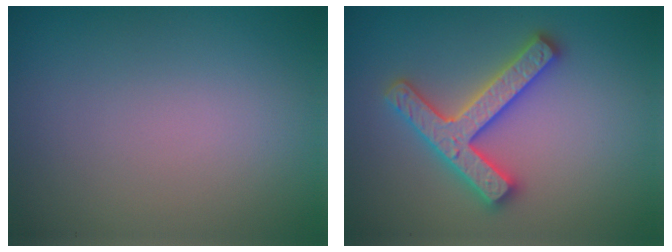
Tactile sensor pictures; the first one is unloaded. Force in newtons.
{"total": 4.7, "press": 4.7, "slide": 0.8}